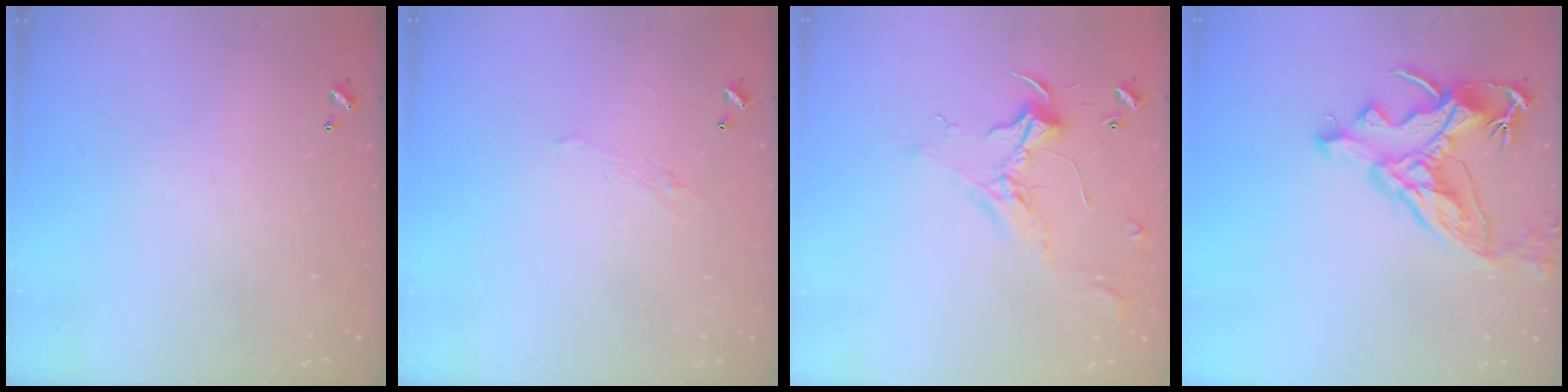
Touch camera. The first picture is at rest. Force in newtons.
{"total": 0.9, "press": 0.5, "slide": 0.7}
{"total": 2.3, "press": 2.2, "slide": 0.7}
{"total": 12.3, "press": 12.2, "slide": 1.7}